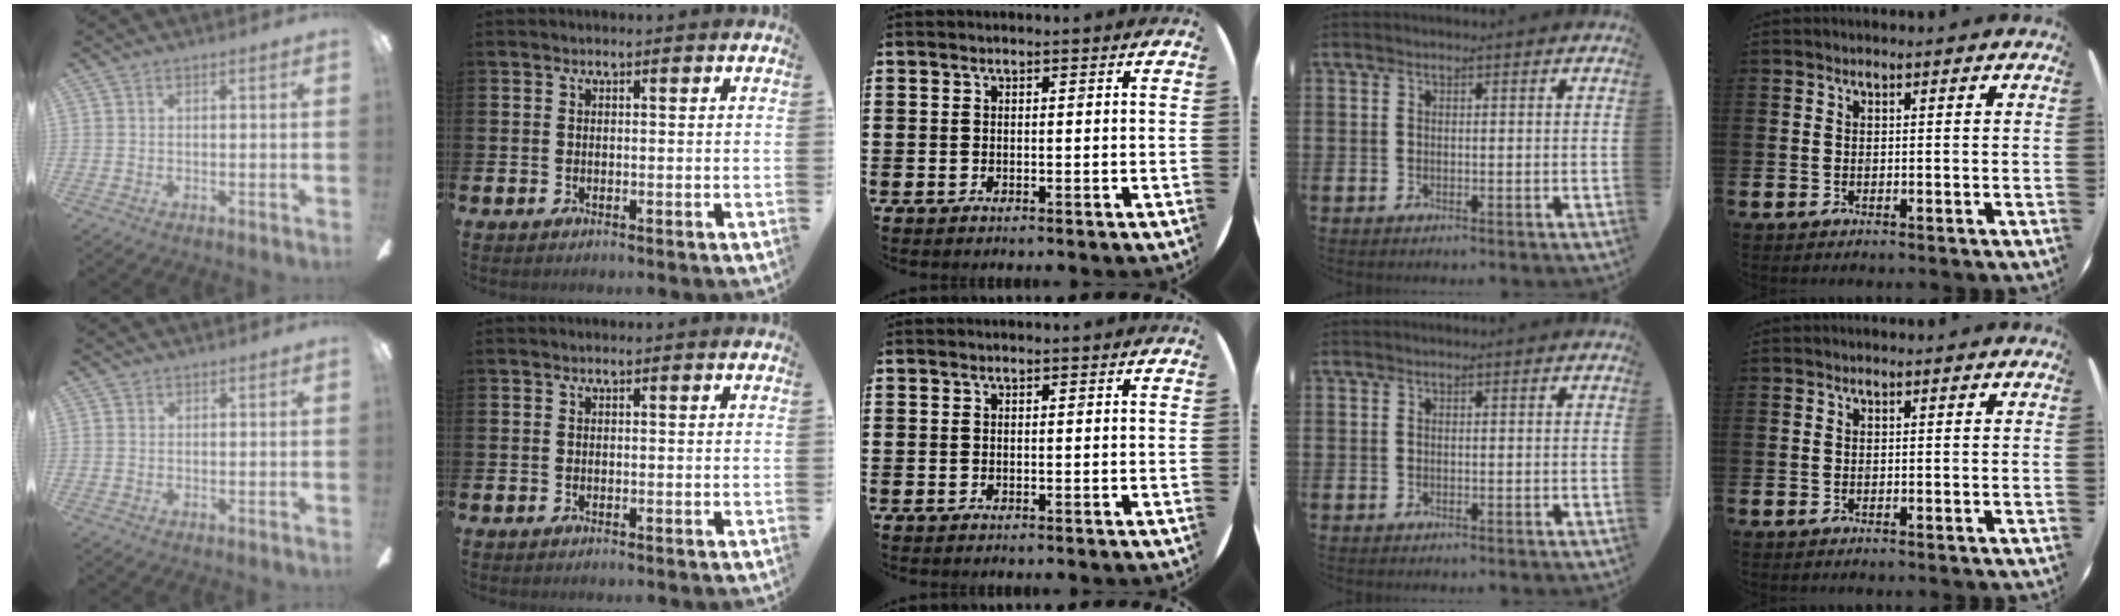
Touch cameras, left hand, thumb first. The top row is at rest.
{}